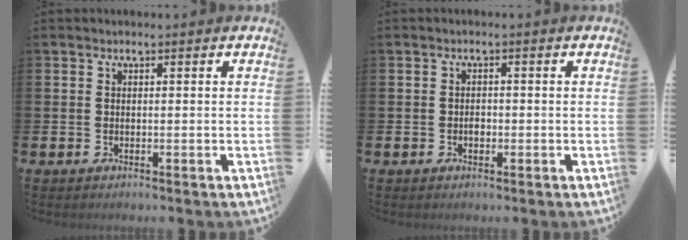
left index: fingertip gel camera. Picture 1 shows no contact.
{"total": 1.4, "force": [-0.4, 0.9, 0.9], "torque": [-0.008, 0.001, -0.011]}